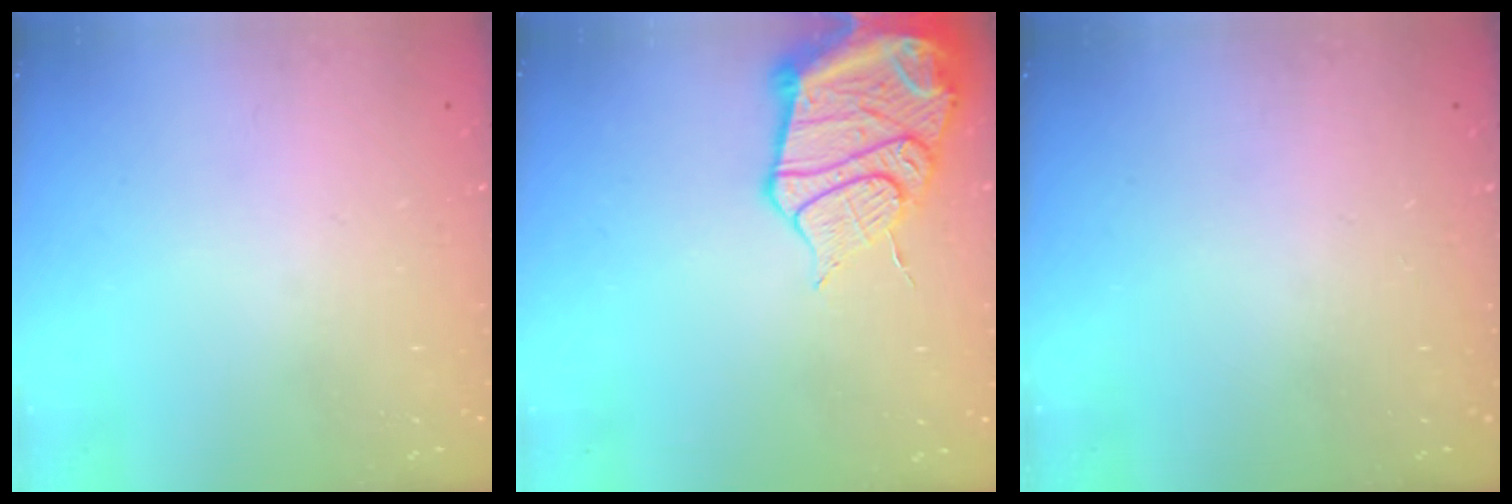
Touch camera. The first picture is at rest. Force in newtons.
{"total": 17.2, "press": 17.1, "slide": 1.7}
{"total": 0.0}